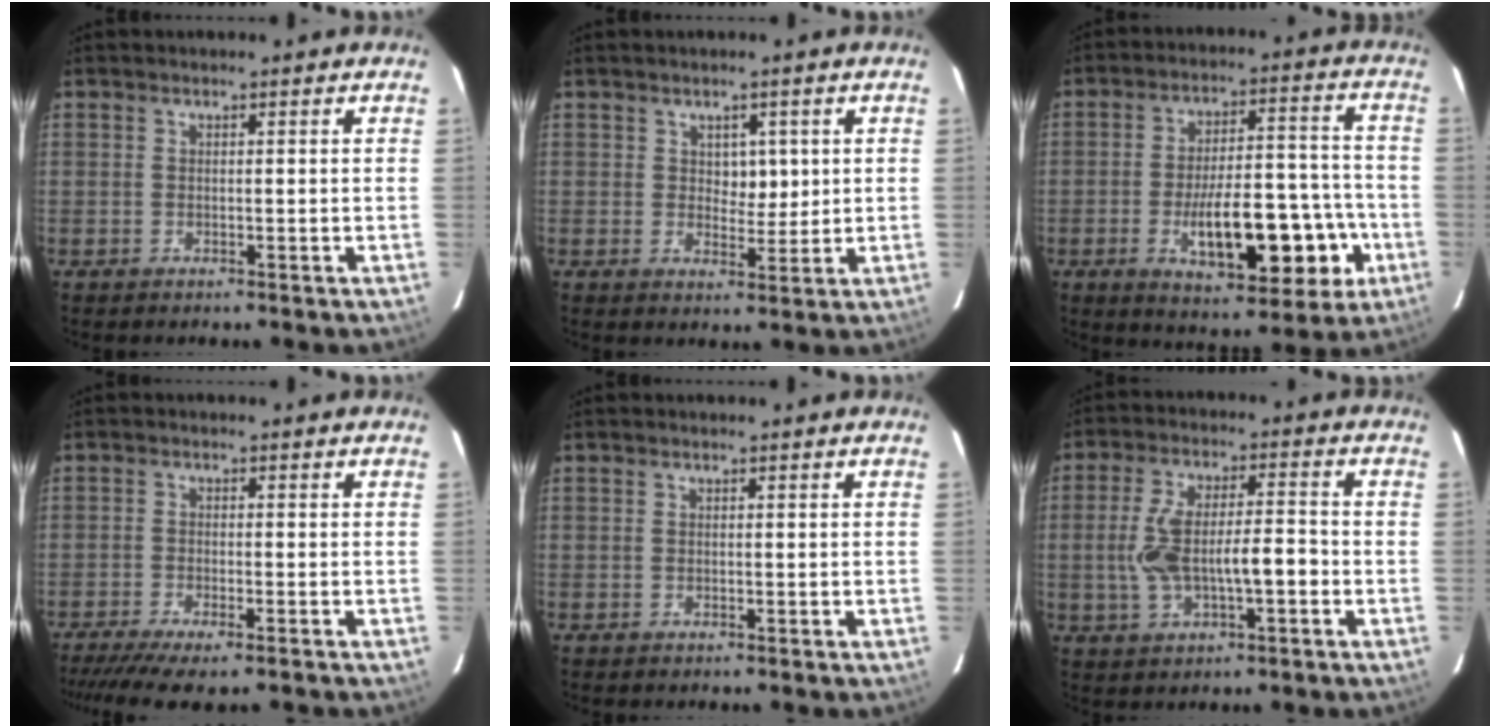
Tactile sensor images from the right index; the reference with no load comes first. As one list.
[{"total": 3.5, "force": [1.0, 2.3, 2.4], "torque": [-0.027, 0.000, 0.019]}, {"total": 16.4, "force": [-5.4, 5.7, 14.5], "torque": [-0.215, 0.018, -0.070]}, {"total": 11.6, "force": [-9.7, 1.8, 6.2], "torque": [-0.093, -0.020, -0.144]}, {"total": 0.0}, {"total": 9.8, "force": [-1.7, 3.1, 9.1], "torque": [-0.182, 0.022, -0.023]}]